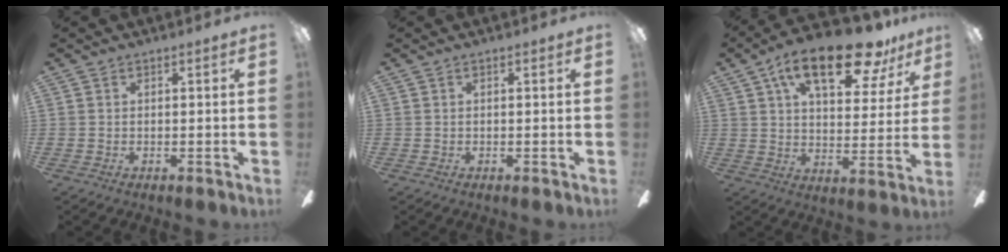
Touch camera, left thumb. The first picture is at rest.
{"total": 0.0}
{"total": 19.9, "force": [12.4, 7.8, 13.5], "torque": [-0.214, -0.053, 0.203]}